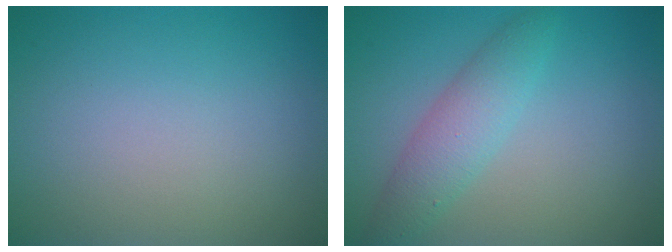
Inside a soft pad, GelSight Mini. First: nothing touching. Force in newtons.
{"total": 3.4, "press": 3.4, "slide": 0.1}